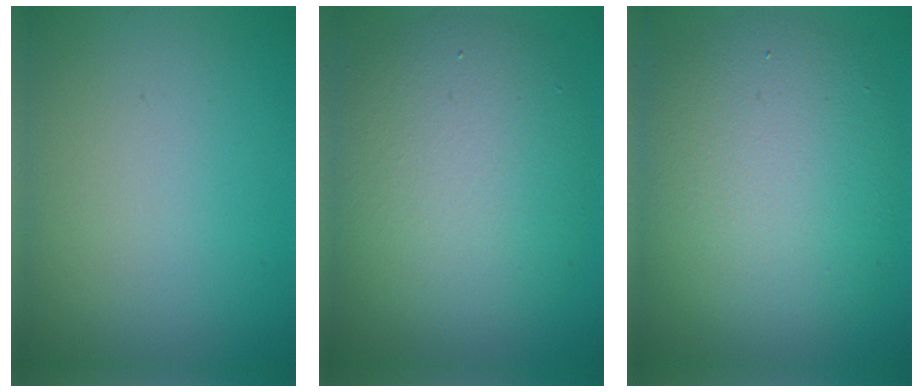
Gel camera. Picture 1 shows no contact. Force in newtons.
{"total": 8.3, "press": 8.3, "slide": 0.3}
{"total": 9.1, "press": 9.1, "slide": 0.1}